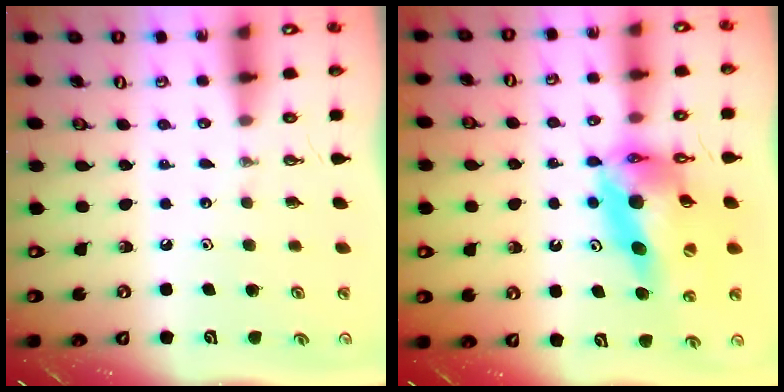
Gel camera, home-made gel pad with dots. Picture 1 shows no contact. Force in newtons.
{"total": 18.5, "press": 18.3, "slide": 2.4}